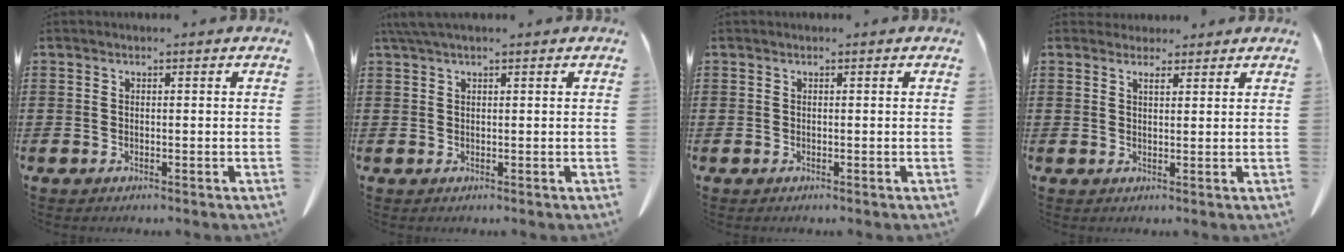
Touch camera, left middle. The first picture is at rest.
{"total": 1.9, "force": [1.3, 0.2, 1.4], "torque": [-0.029, 0.001, 0.025]}
{"total": 0.0}
{"total": 1.9, "force": [1.7, 0.7, 0.5], "torque": [-0.005, -0.002, 0.032]}